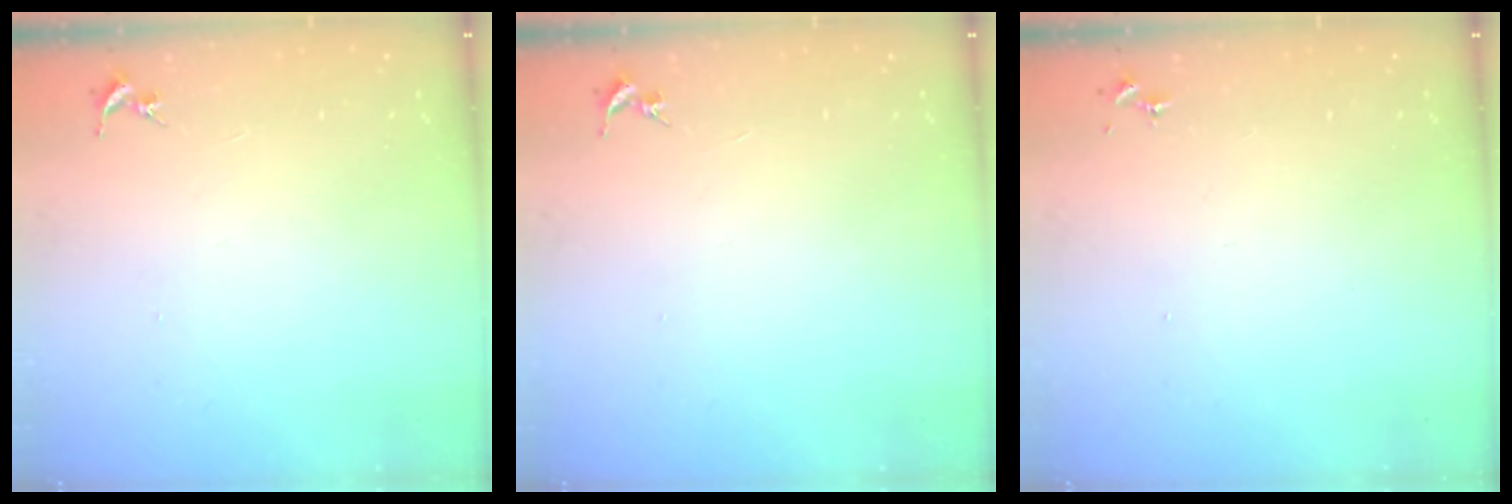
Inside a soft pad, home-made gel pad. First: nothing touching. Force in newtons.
{"total": 0.0}
{"total": 0.0}